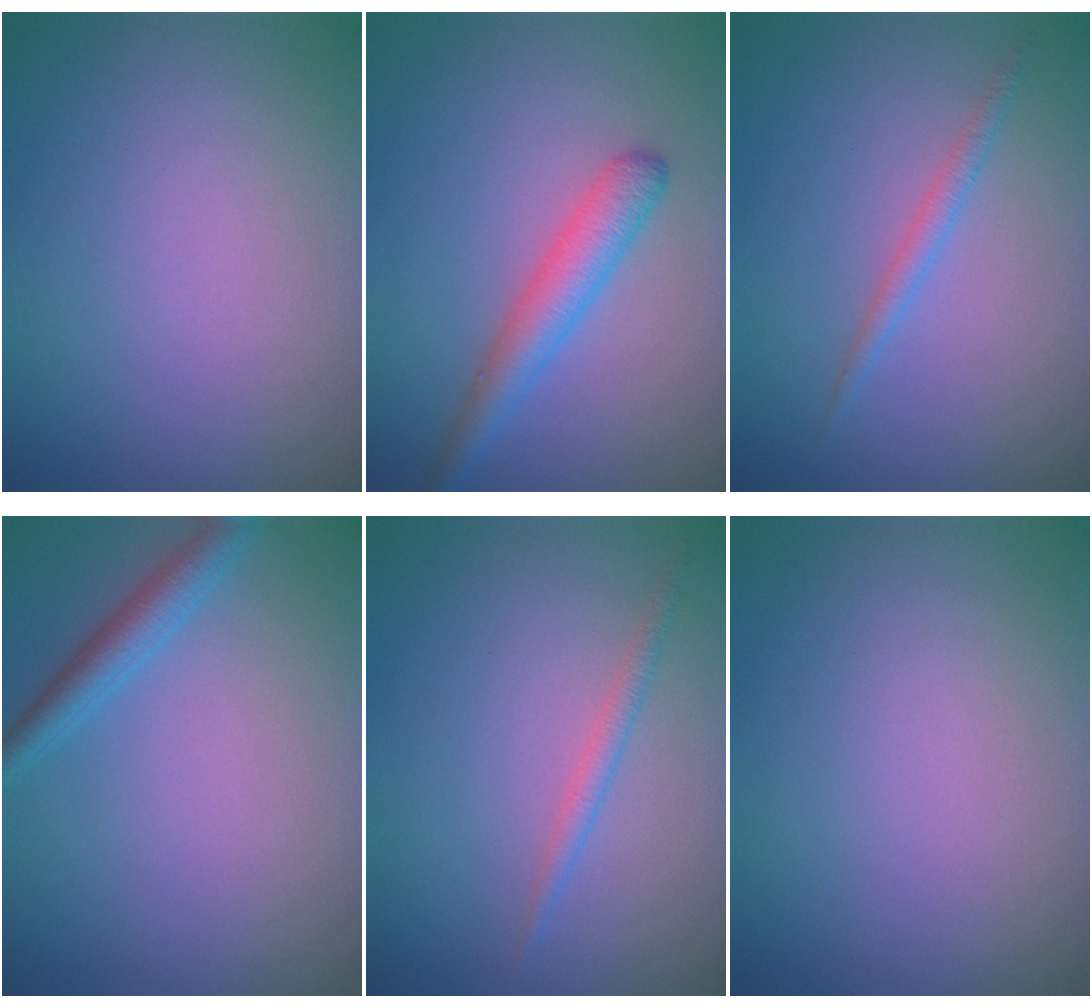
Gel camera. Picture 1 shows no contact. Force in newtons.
{"total": 3.5, "press": 3.5, "slide": 0.1}
{"total": 1.4, "press": 1.4, "slide": 0.1}
{"total": 2.4, "press": 2.4, "slide": 0.1}
{"total": 1.3, "press": 1.3, "slide": 0.0}
{"total": 0.0}